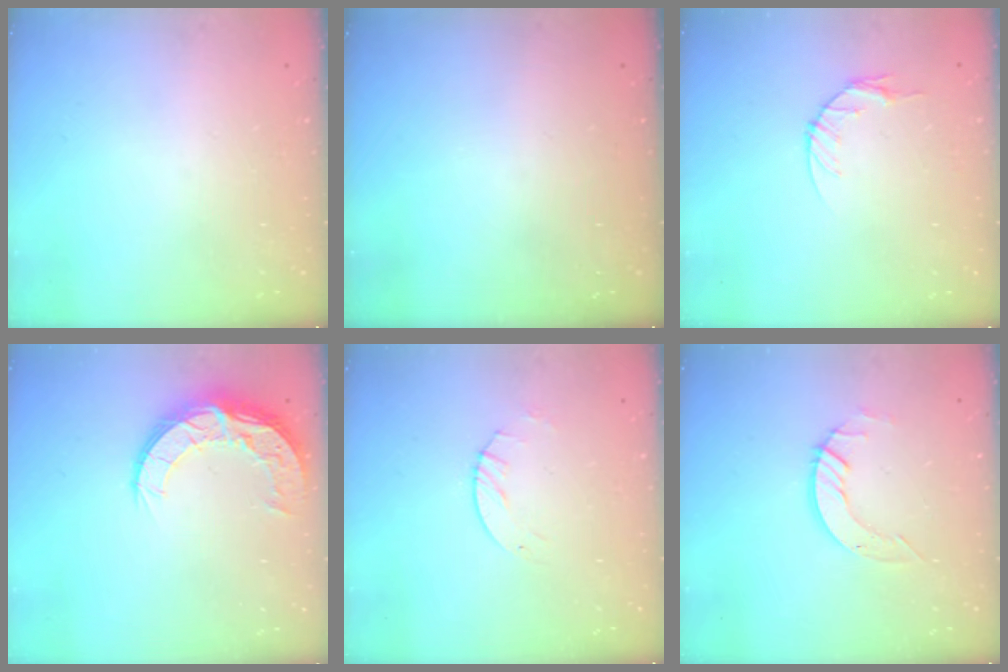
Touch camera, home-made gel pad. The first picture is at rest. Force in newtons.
{"total": 0.0}
{"total": 4.6, "press": 4.6, "slide": 0.6}
{"total": 12.0, "press": 11.9, "slide": 0.8}
{"total": 2.6, "press": 2.6, "slide": 0.3}
{"total": 4.8, "press": 4.8, "slide": 0.3}